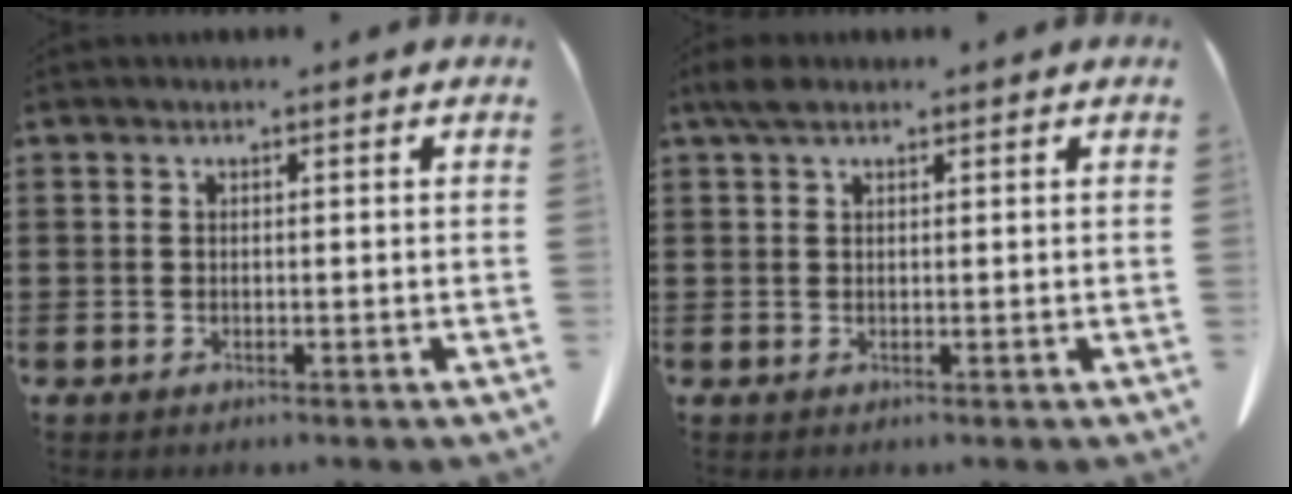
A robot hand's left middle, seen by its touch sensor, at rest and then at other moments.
{"total": 2.2, "force": [1.4, 1.1, 1.4], "torque": [-0.032, 0.005, 0.025]}